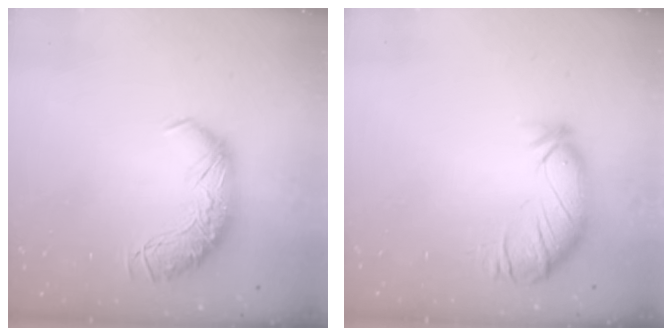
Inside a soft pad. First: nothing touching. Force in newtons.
{"total": 2.9, "press": 2.3, "slide": 1.7}